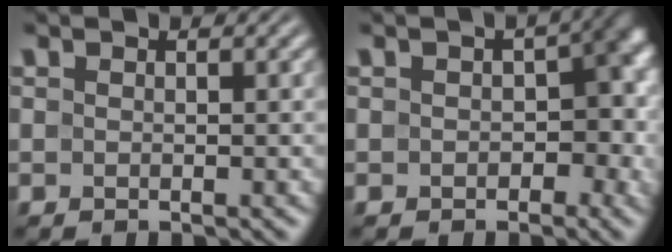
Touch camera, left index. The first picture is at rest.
{"total": 5.6, "force": [-0.4, 3.8, 4.0], "torque": [-0.018, -0.005, -0.003]}